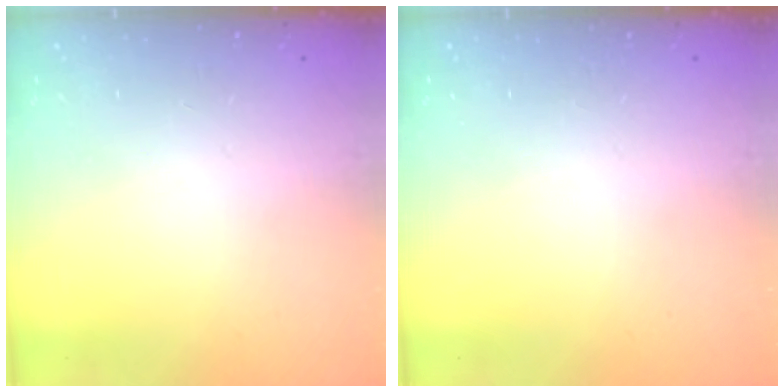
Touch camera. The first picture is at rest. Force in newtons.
{"total": 0.0}